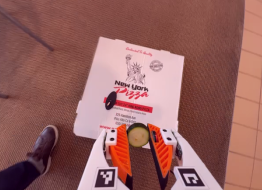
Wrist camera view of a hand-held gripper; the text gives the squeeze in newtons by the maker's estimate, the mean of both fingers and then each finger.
{"total": 7.2, "left": 7.1, "right": 7.3}